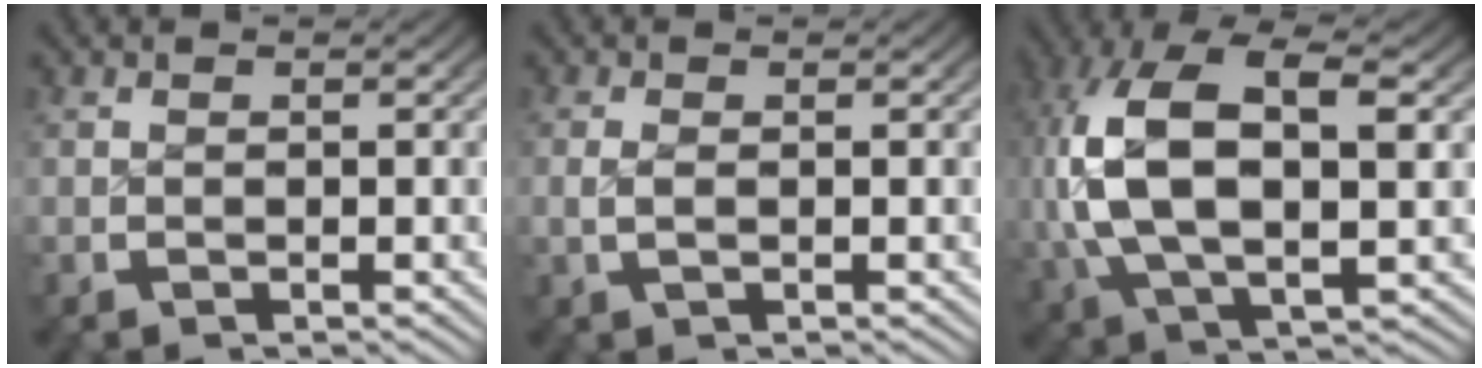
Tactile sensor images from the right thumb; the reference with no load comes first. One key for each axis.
{"total": 1.1, "fx": 0.0, "fy": 0.5, "fz": 1.0, "tx": -0.032, "ty": -0.007, "tz": 0.004}
{"total": 11.8, "fx": 0.9, "fy": 6.5, "fz": 9.8, "tx": -0.242, "ty": -0.030, "tz": 0.036}